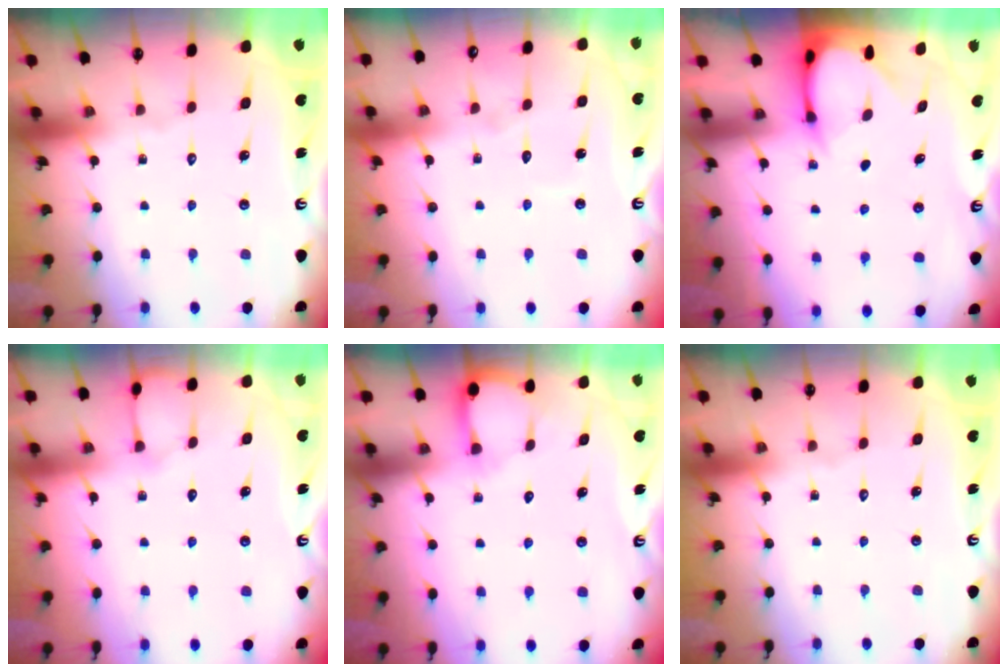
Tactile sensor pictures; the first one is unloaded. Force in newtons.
{"total": 2.7, "press": 2.7, "slide": 0.2}
{"total": 3.5, "press": 3.5, "slide": 0.3}
{"total": 3.5, "press": 3.5, "slide": 0.5}
{"total": 3.9, "press": 3.9, "slide": 0.3}
{"total": 0.0}